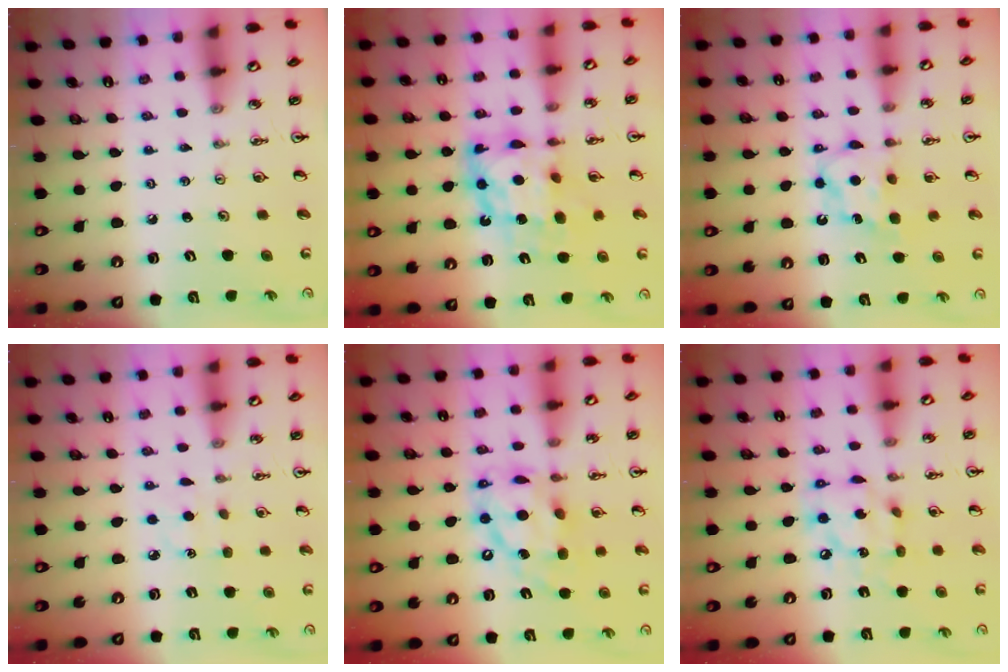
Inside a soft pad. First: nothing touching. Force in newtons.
{"total": 11.8, "press": 11.7, "slide": 1.0}
{"total": 6.5, "press": 6.5, "slide": 0.3}
{"total": 3.8, "press": 3.7, "slide": 0.4}
{"total": 13.4, "press": 13.3, "slide": 1.4}
{"total": 10.9, "press": 10.9, "slide": 0.9}